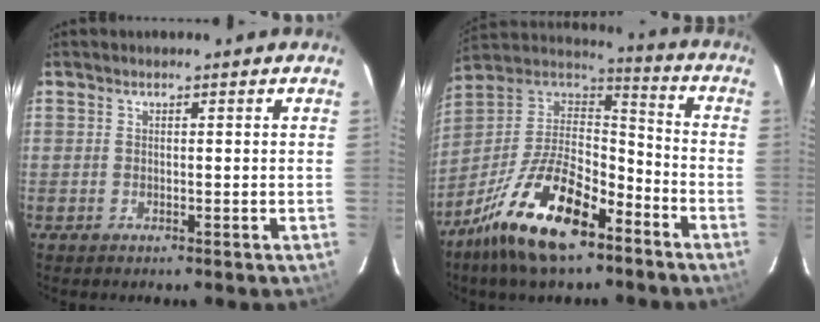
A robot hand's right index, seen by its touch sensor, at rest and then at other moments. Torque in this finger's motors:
{"motor_torque": [1.51, -0.63, 1.05, 0.18]}